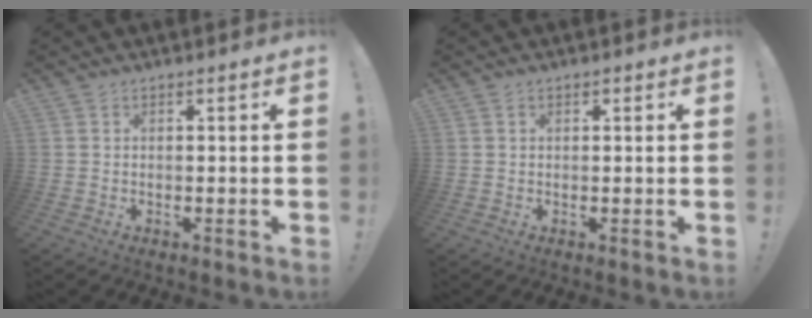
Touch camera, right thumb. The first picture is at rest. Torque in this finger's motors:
{"motor_torque": [-0.01, -0.08, -0.16, 0.09, 0.12]}